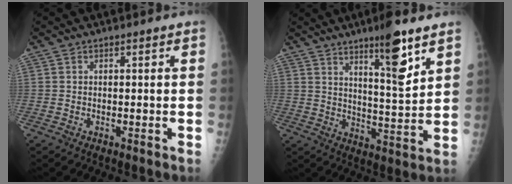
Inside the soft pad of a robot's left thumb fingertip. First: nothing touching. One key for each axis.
{"total": 11.2, "fx": 7.0, "fy": 1.8, "fz": 8.6, "tx": -0.125, "ty": -0.051, "tz": 0.112}